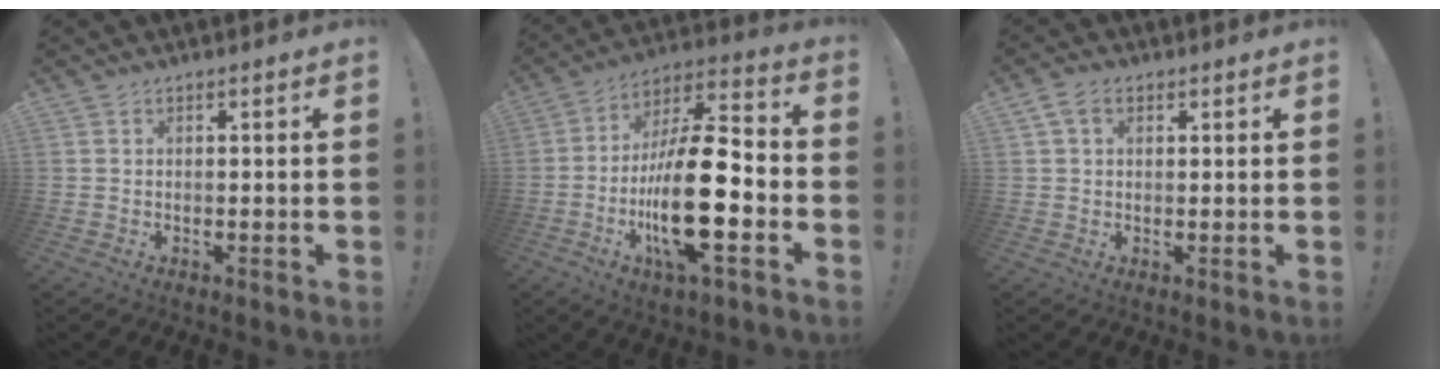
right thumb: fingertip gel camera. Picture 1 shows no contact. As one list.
[{"total": 22.6, "force": [-5.5, 7.1, 20.7], "torque": [-0.388, 0.023, -0.092]}, {"total": 4.2, "force": [1.7, 2.8, 2.6], "torque": [-0.046, 0.004, 0.033]}]